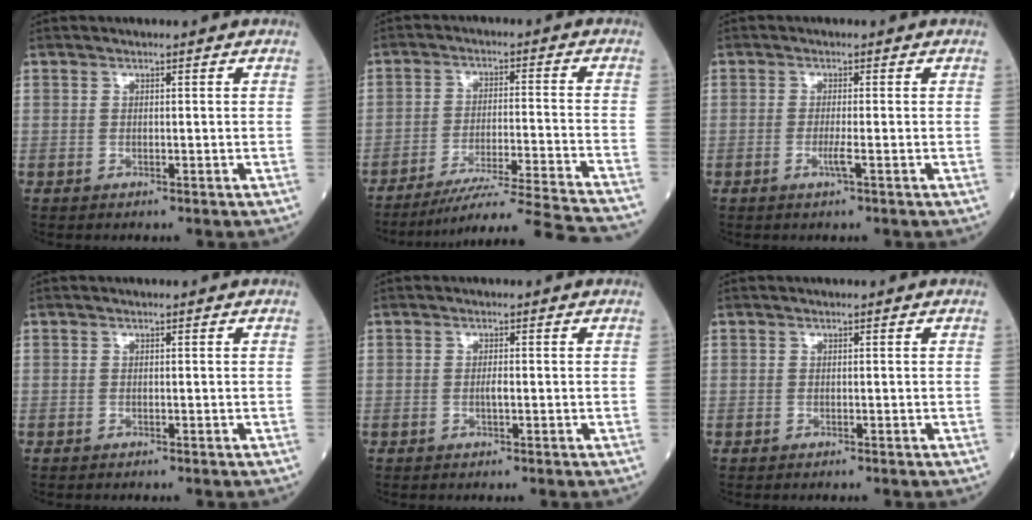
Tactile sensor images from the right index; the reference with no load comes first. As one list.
[{"total": 19.3, "force": [-17.8, -2.6, 7.0], "torque": [-0.076, -0.039, -0.256]}, {"total": 1.8, "force": [-0.7, -0.3, 1.6], "torque": [-0.034, -0.003, -0.015]}, {"total": 0.0}, {"total": 1.1, "force": [-0.2, 0.1, 1.1], "torque": [-0.023, 0.000, -0.004]}, {"total": 0.7, "force": [0.7, 0.1, -0.1], "torque": [0.002, 0.001, 0.006]}]